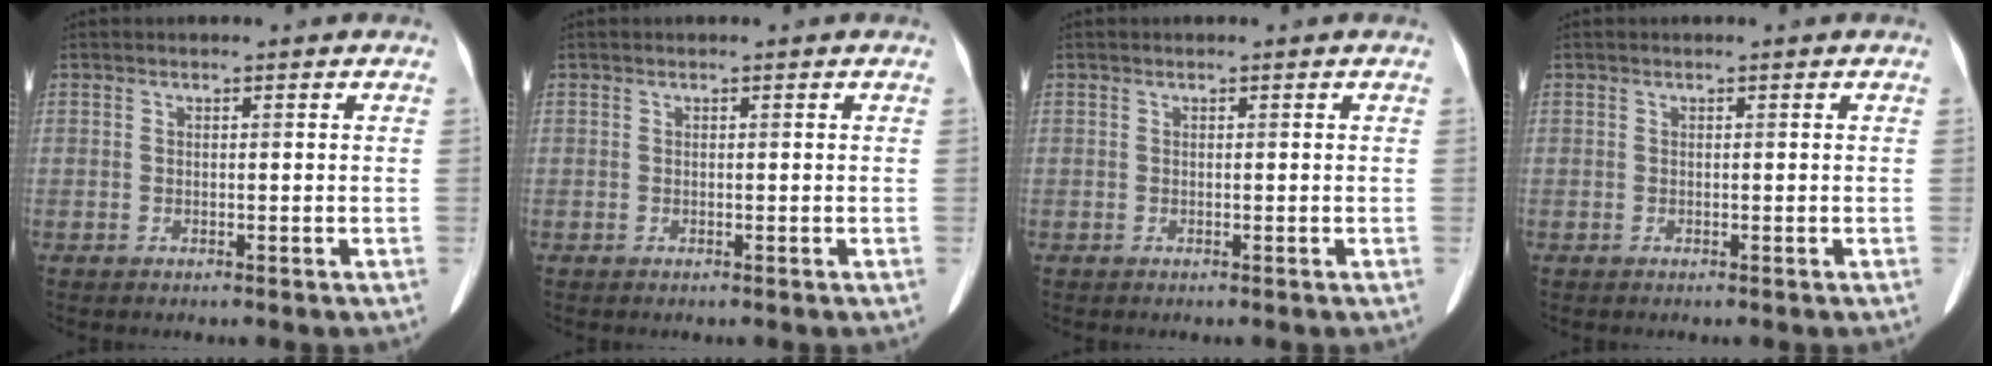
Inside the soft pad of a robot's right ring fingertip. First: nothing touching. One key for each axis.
{"total": 0.0}
{"total": 0.0}
{"total": 0.0}